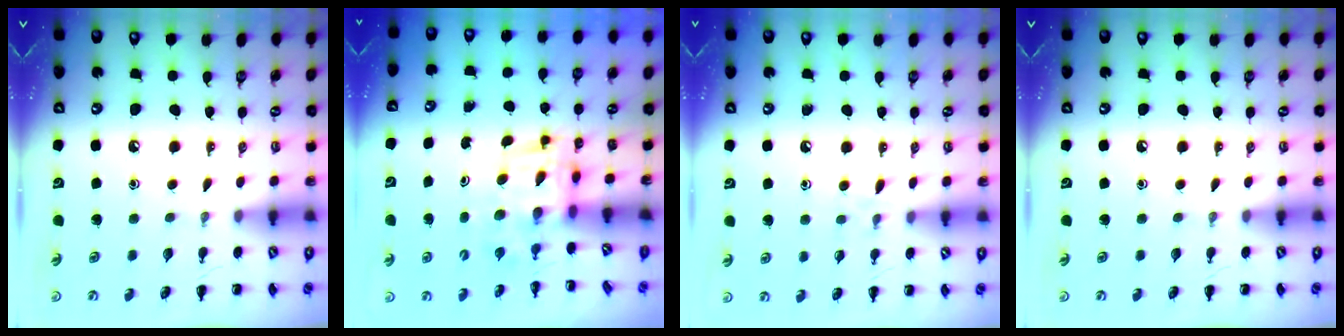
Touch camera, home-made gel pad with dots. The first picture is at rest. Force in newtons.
{"total": 2.9, "press": 2.8, "slide": 0.5}
{"total": 5.8, "press": 5.4, "slide": 2.3}
{"total": 0.0}